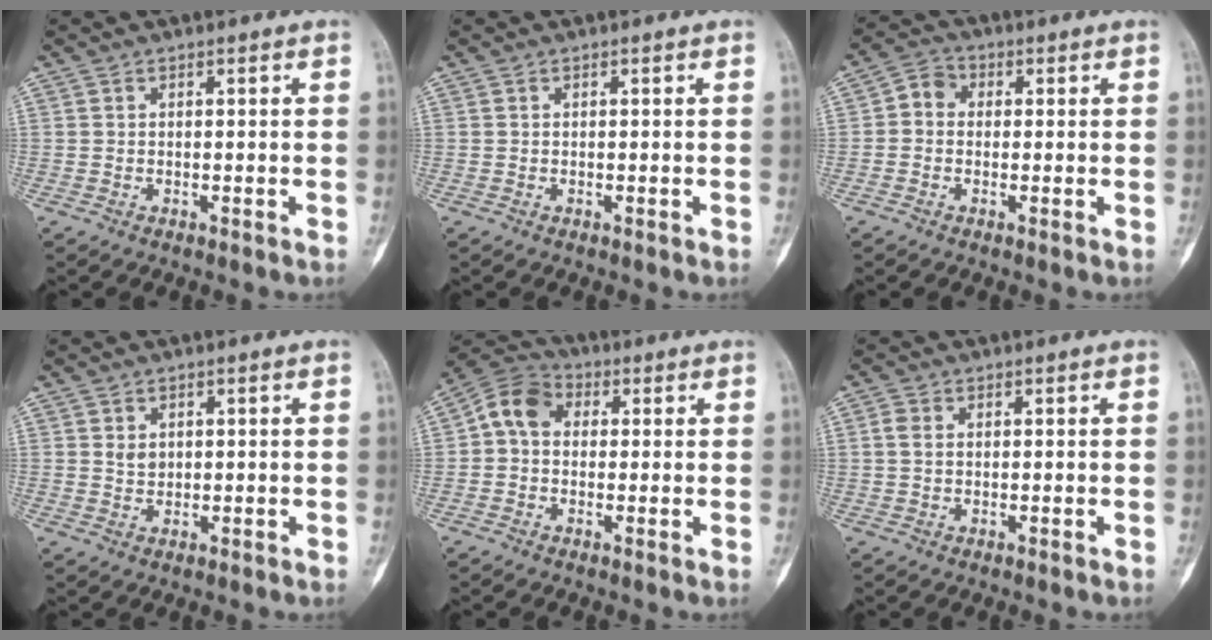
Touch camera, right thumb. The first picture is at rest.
{"total": 0.0}
{"total": 4.0, "force": [0.0, 3.4, 2.0], "torque": [-0.019, 0.010, -0.014]}
{"total": 1.9, "force": [0.6, 1.5, 1.0], "torque": [-0.012, -0.003, 0.012]}
{"total": 7.6, "force": [0.6, 5.9, 4.8], "torque": [-0.076, 0.026, -0.003]}
{"total": 2.1, "force": [0.4, 1.5, 1.5], "torque": [-0.035, 0.005, 0.009]}